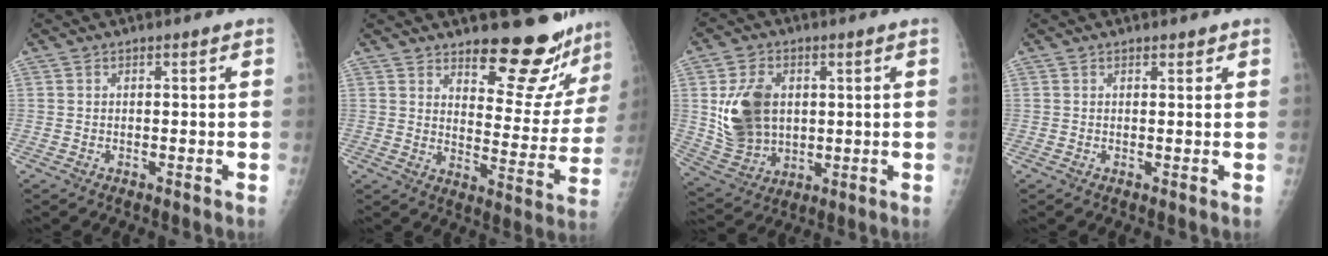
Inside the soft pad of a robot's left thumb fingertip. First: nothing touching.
{"total": 16.4, "force": [14.4, 4.6, 6.3], "torque": [-0.029, -0.131, 0.184]}
{"total": 13.1, "force": [1.9, 9.8, 8.6], "torque": [-0.128, -0.013, 0.050]}
{"total": 1.1, "force": [0.8, 0.6, 0.5], "torque": [0.002, -0.003, 0.008]}